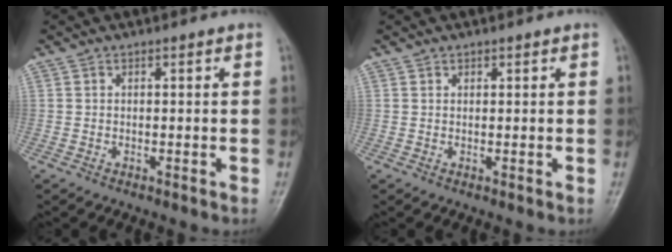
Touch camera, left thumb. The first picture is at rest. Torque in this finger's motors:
{"motor_torque": [-0.22, -0.12, -0.16, -0.21, 0.00]}